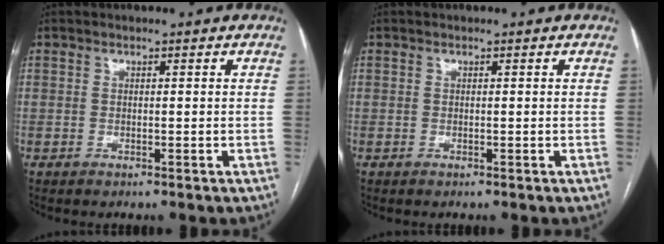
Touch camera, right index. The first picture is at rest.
{"total": 0.0}